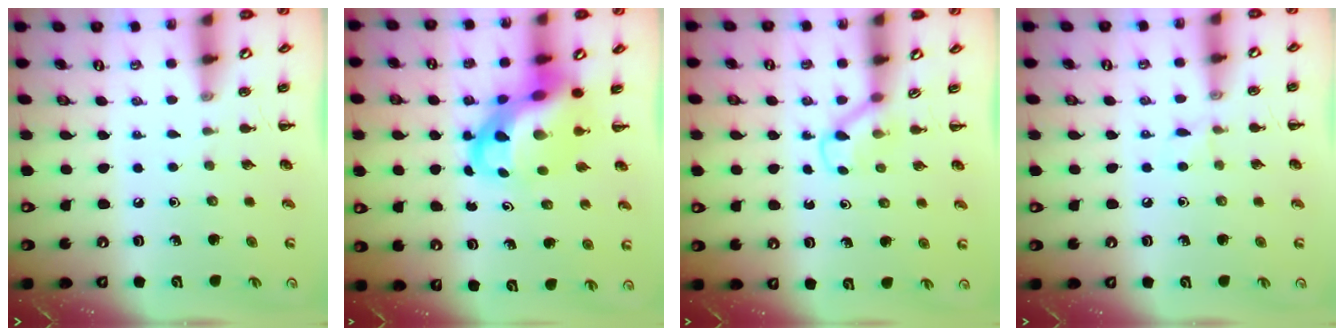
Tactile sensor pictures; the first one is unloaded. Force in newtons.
{"total": 9.2, "press": 8.9, "slide": 2.3}
{"total": 2.9, "press": 2.7, "slide": 1.2}
{"total": 4.4, "press": 4.1, "slide": 1.5}